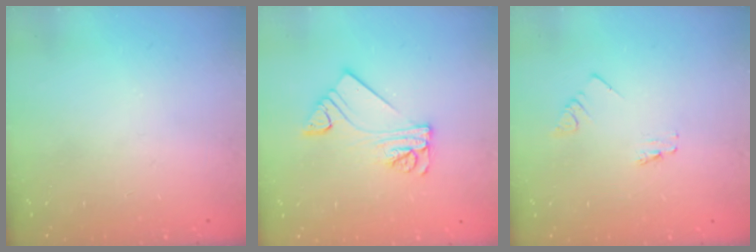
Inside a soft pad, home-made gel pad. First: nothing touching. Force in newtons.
{"total": 9.7, "press": 9.7, "slide": 0.9}
{"total": 0.7, "press": 0.7, "slide": 0.1}